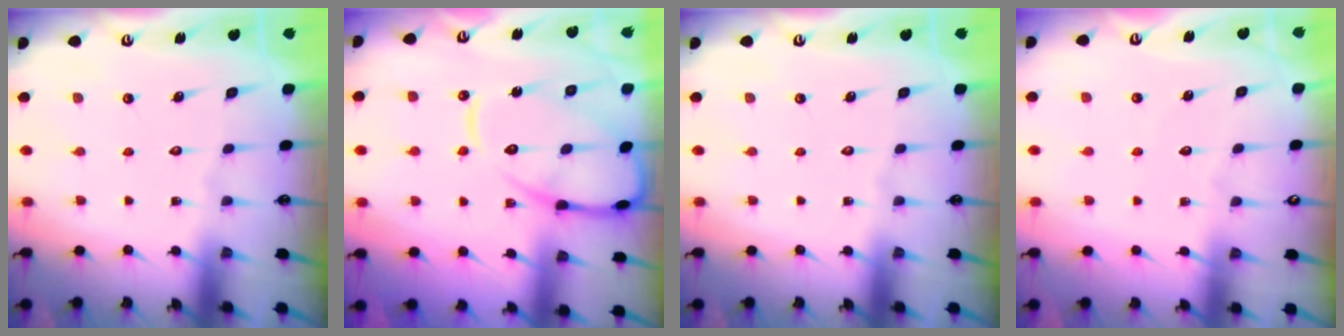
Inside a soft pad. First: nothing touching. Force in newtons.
{"total": 13.6, "press": 13.5, "slide": 1.2}
{"total": 0.0}
{"total": 2.1, "press": 2.1, "slide": 0.1}